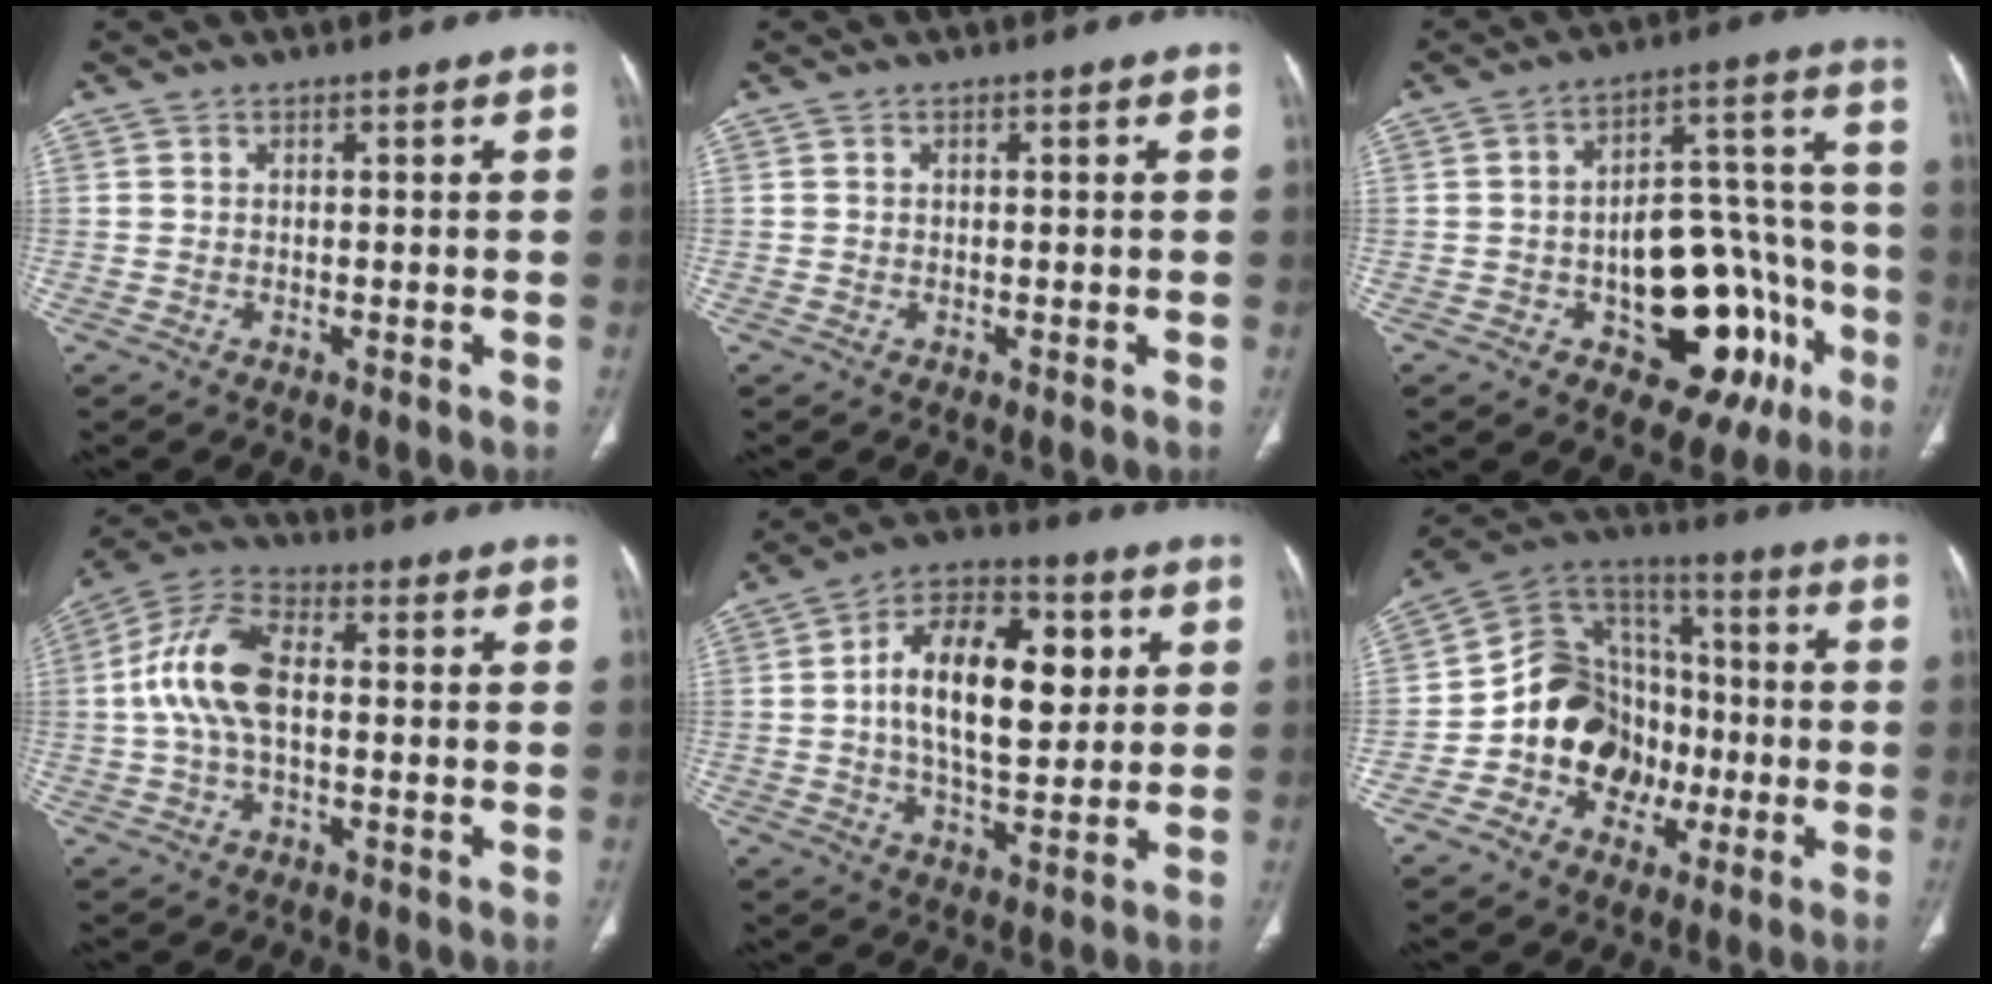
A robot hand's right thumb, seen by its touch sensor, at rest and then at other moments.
{"total": 0.0}
{"total": 23.0, "force": [-8.1, 12.5, 17.6], "torque": [-0.183, 0.058, -0.094]}
{"total": 11.6, "force": [0.0, 6.1, 9.9], "torque": [-0.208, 0.033, -0.005]}
{"total": 17.3, "force": [2.9, 8.9, 14.5], "torque": [-0.217, 0.009, 0.043]}
{"total": 16.9, "force": [-4.2, 13.9, 8.8], "torque": [-0.094, 0.059, -0.075]}